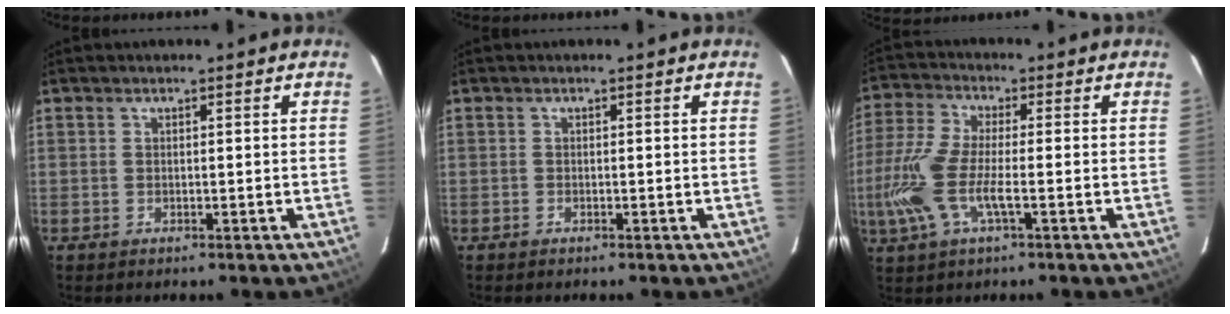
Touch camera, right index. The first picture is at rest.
{"total": 0.0}
{"total": 11.9, "force": [-2.9, 3.1, 11.2], "torque": [-0.253, -0.005, -0.060]}